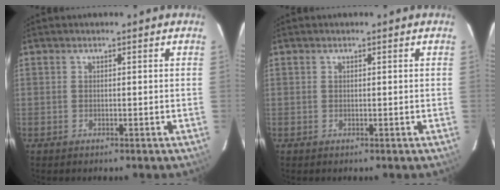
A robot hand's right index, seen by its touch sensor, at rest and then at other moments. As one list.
[{"total": 0.0}]